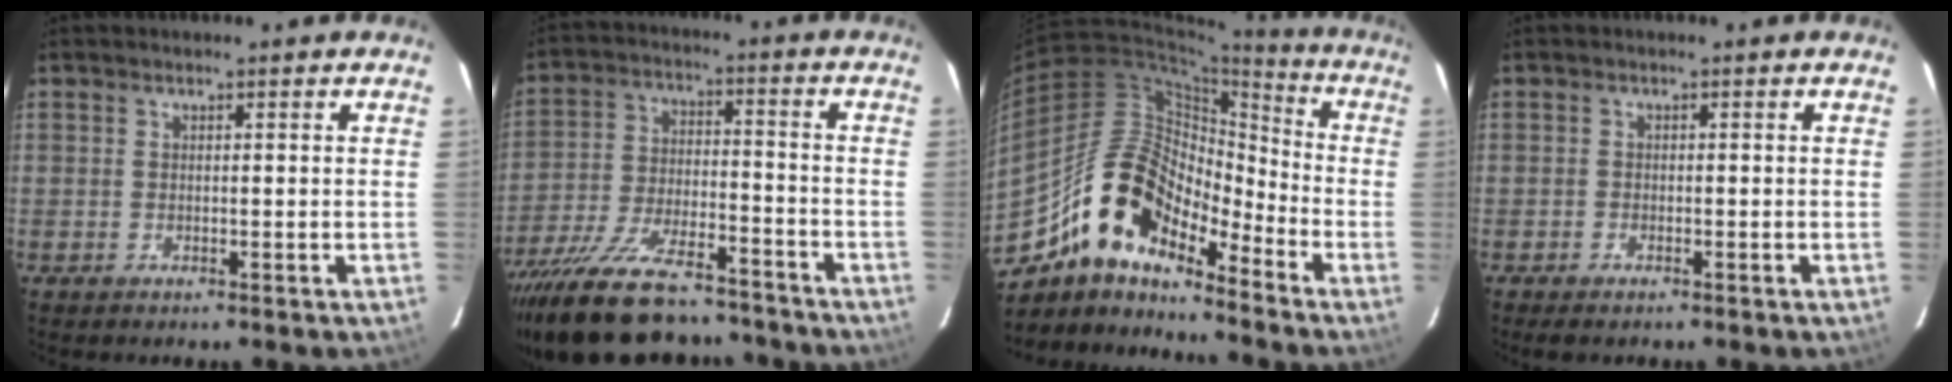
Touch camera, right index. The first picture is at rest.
{"total": 23.1, "force": [-19.1, 7.5, 10.7], "torque": [-0.215, -0.028, -0.293]}
{"total": 16.0, "force": [-12.1, 5.8, 8.7], "torque": [-0.151, 0.008, -0.238]}
{"total": 1.8, "force": [-1.4, 0.7, 0.8], "torque": [-0.020, -0.003, -0.028]}